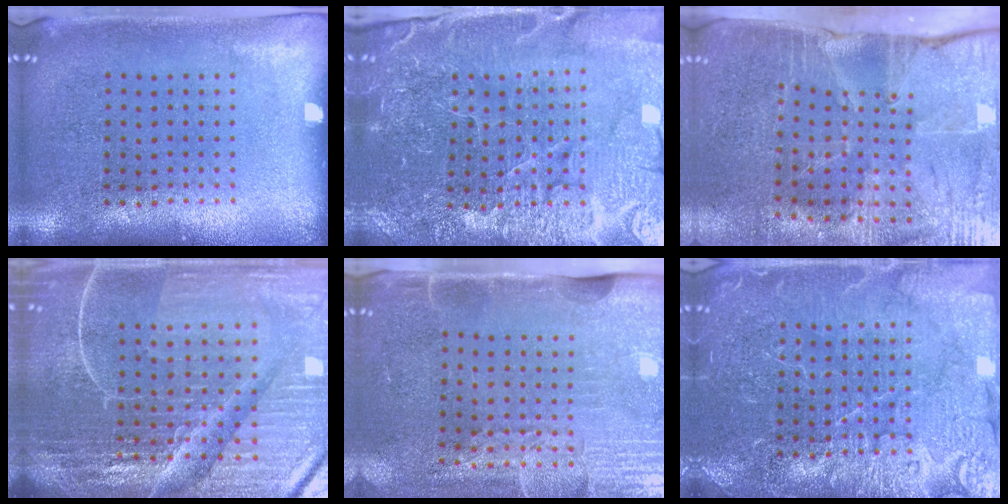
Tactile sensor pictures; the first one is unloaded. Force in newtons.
{"total": 4.3, "press": 4.2, "slide": 1.0}
{"total": 4.3, "press": 3.7, "slide": 2.2}
{"total": 7.1, "press": 6.2, "slide": 3.4}
{"total": 4.3, "press": 3.6, "slide": 2.3}
{"total": 6.7, "press": 6.6, "slide": 1.0}